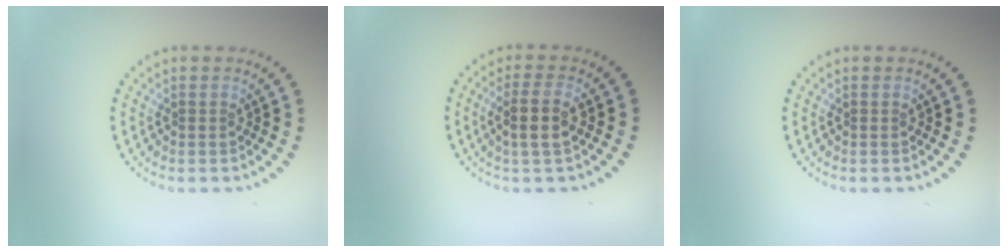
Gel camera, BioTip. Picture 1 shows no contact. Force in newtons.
{"total": 2.9, "press": 2.6, "slide": 1.2}
{"total": 0.0}